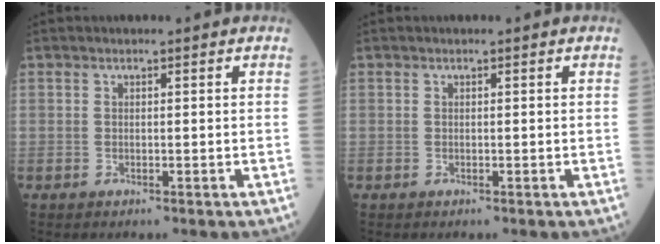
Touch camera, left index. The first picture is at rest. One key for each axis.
{"total": 0.0}